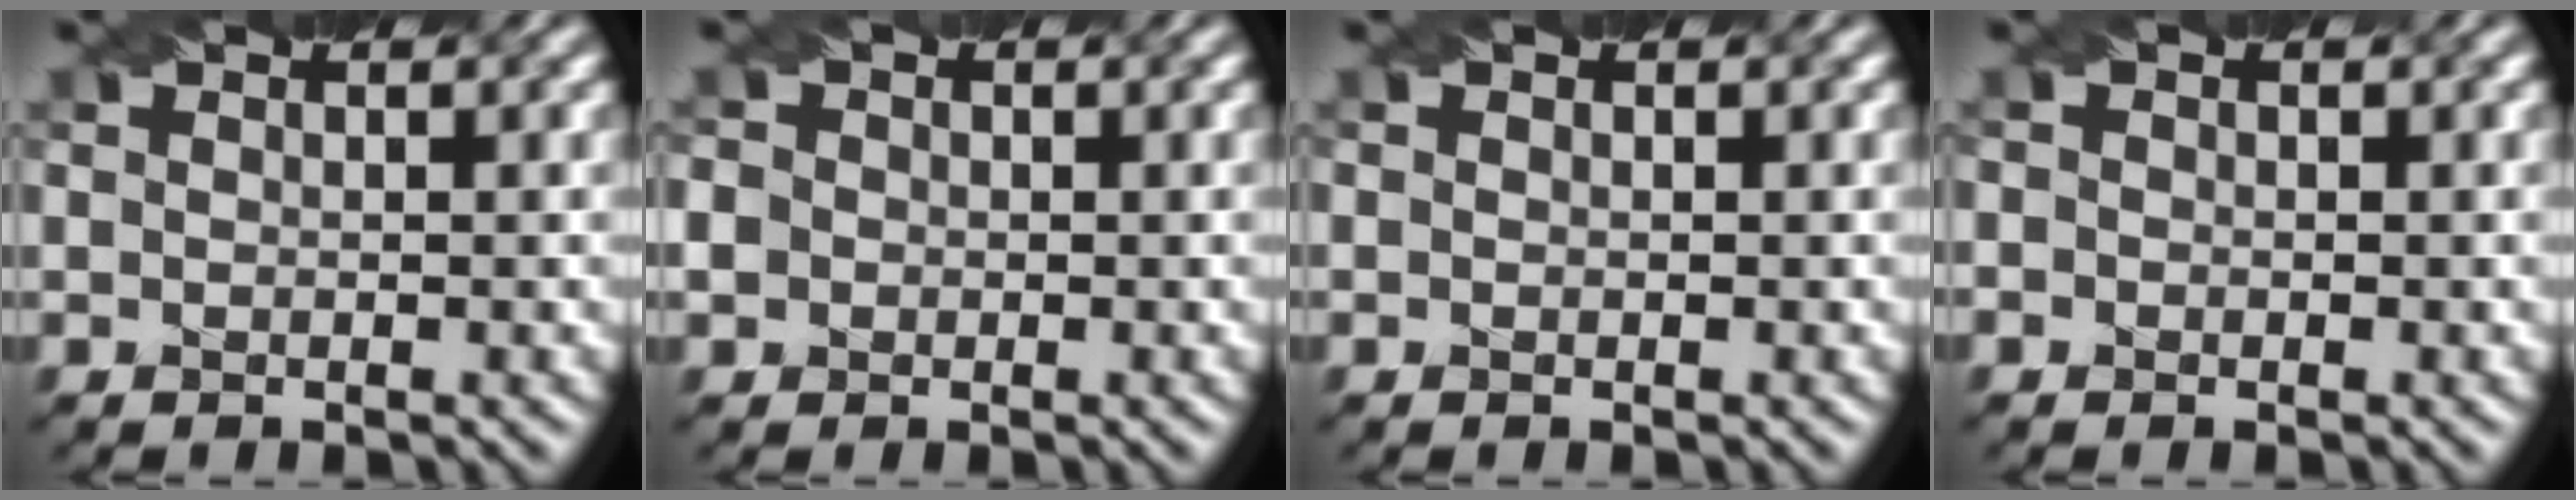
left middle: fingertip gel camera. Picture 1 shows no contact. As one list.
[{"total": 4.0, "force": [-0.4, 3.8, 1.2], "torque": [-0.029, 0.024, -0.031]}, {"total": 0.0}, {"total": 0.6, "force": [-0.2, 0.6, 0.1], "torque": [0.006, 0.002, -0.014]}]